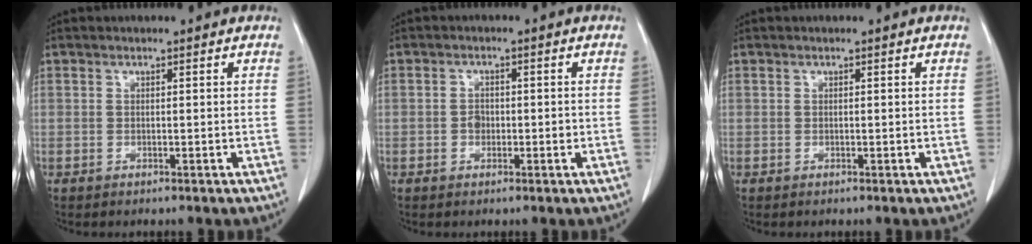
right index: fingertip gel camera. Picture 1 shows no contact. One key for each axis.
{"total": 1.9, "fx": -0.4, "fy": 1.4, "fz": 1.2, "tx": -0.017, "ty": 0.006, "tz": -0.006}
{"total": 0.0}